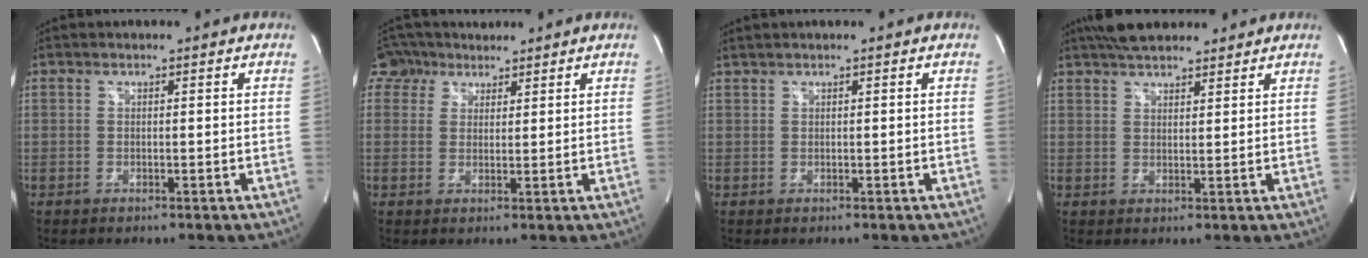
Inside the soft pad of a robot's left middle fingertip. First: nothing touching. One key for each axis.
{"total": 5.0, "fx": 3.5, "fy": 3.6, "fz": 0.6, "tx": -0.023, "ty": 0.028, "tz": 0.067}
{"total": 0.8, "fx": 0.8, "fy": -0.1, "fz": 0.3, "tx": -0.008, "ty": 0.011, "tz": 0.021}
{"total": 8.9, "fx": 7.5, "fy": 2.5, "fz": 4.0, "tx": -0.066, "ty": 0.029, "tz": 0.124}